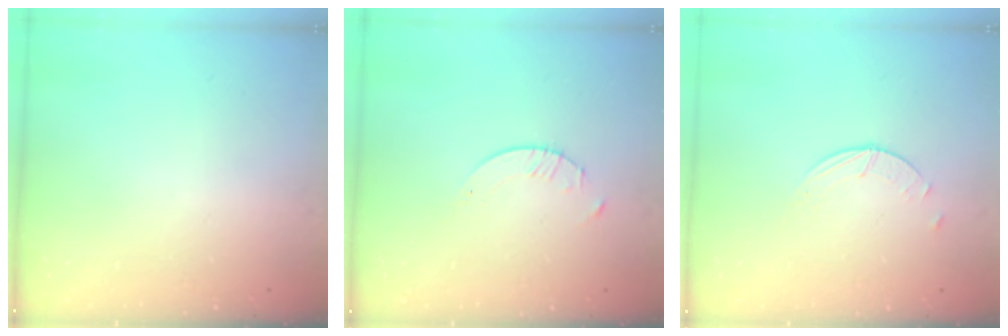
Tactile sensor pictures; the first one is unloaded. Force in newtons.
{"total": 2.1, "press": 2.1, "slide": 0.3}
{"total": 0.9, "press": 0.9, "slide": 0.2}